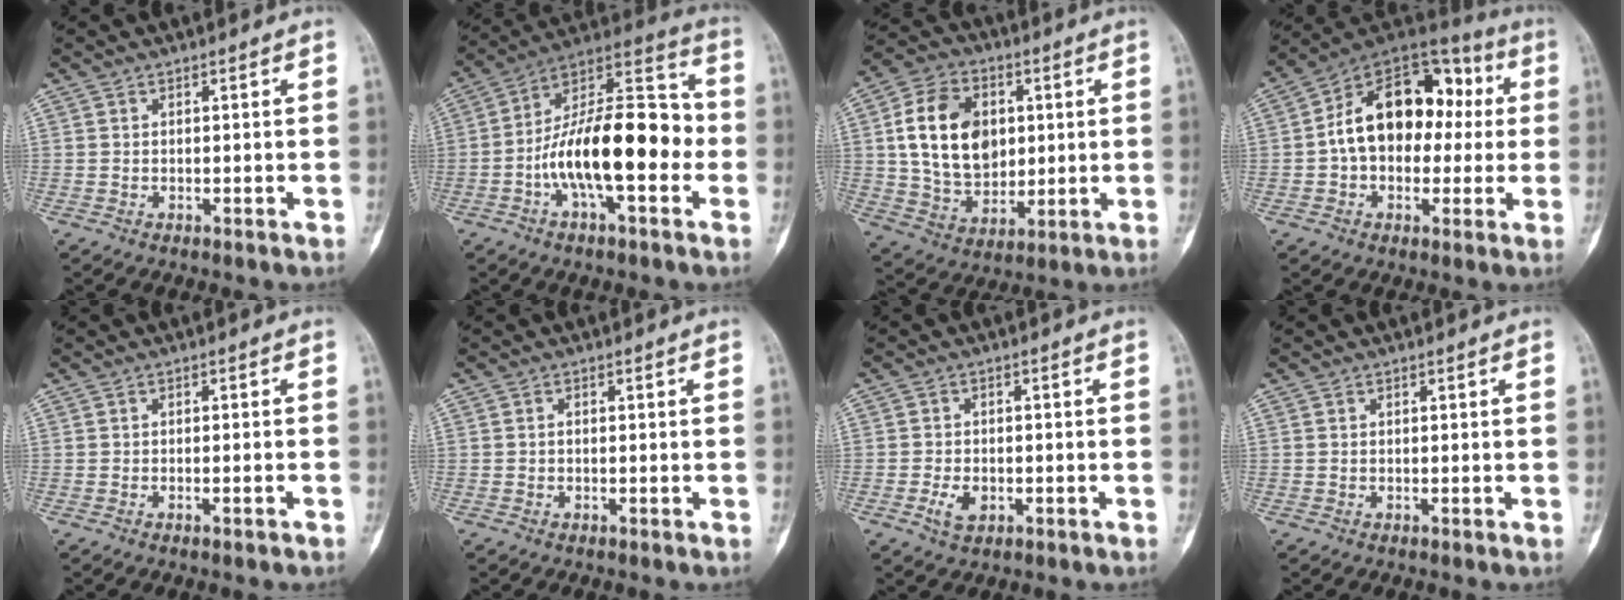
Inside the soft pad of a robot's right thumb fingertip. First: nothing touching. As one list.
[{"total": 21.9, "force": [-3.9, 9.0, 19.6], "torque": [-0.305, 0.048, -0.072]}, {"total": 16.9, "force": [3.0, 12.0, 11.4], "torque": [-0.169, -0.004, 0.058]}, {"total": 19.6, "force": [1.6, 13.1, 14.5], "torque": [-0.185, 0.048, 0.017]}, {"total": 1.4, "force": [-0.9, 0.1, 1.1], "torque": [-0.022, 0.010, -0.008]}, {"total": 0.5, "force": [-0.1, 0.4, 0.4], "torque": [-0.007, 0.001, -0.004]}, {"total": 3.6, "force": [-1.2, 2.3, 2.4], "torque": [-0.040, 0.002, -0.019]}, {"total": 0.0}]